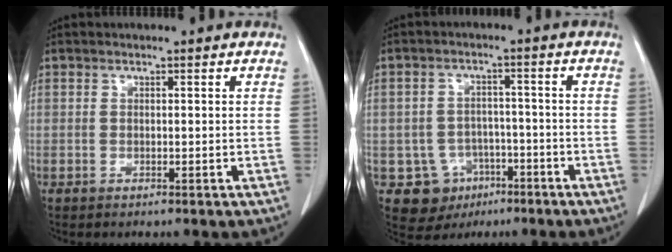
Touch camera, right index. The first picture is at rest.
{"total": 7.6, "force": [-3.2, 6.8, 1.1], "torque": [-0.018, 0.013, -0.038]}